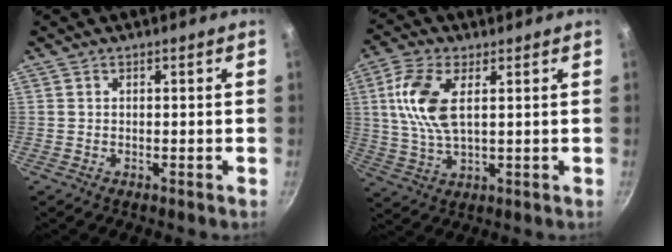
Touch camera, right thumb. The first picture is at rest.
{"total": 10.7, "force": [2.8, 5.0, 9.1], "torque": [-0.185, -0.001, 0.055]}